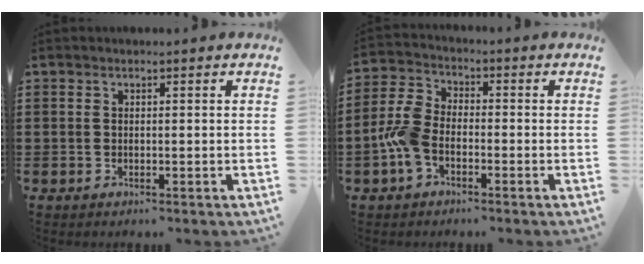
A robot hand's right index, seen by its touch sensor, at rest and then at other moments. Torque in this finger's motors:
{"motor_torque": [1.50, -0.64, 0.77, 0.20]}